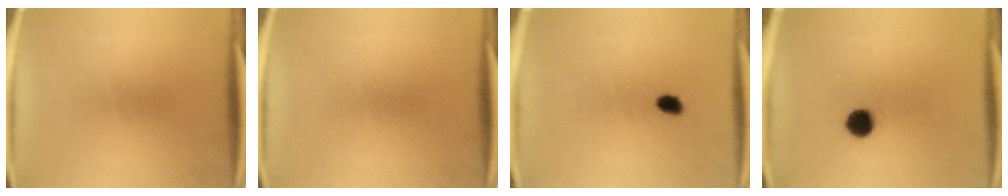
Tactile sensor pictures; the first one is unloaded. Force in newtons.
{"total": 0.0}
{"total": 1.8}
{"total": 5.9}